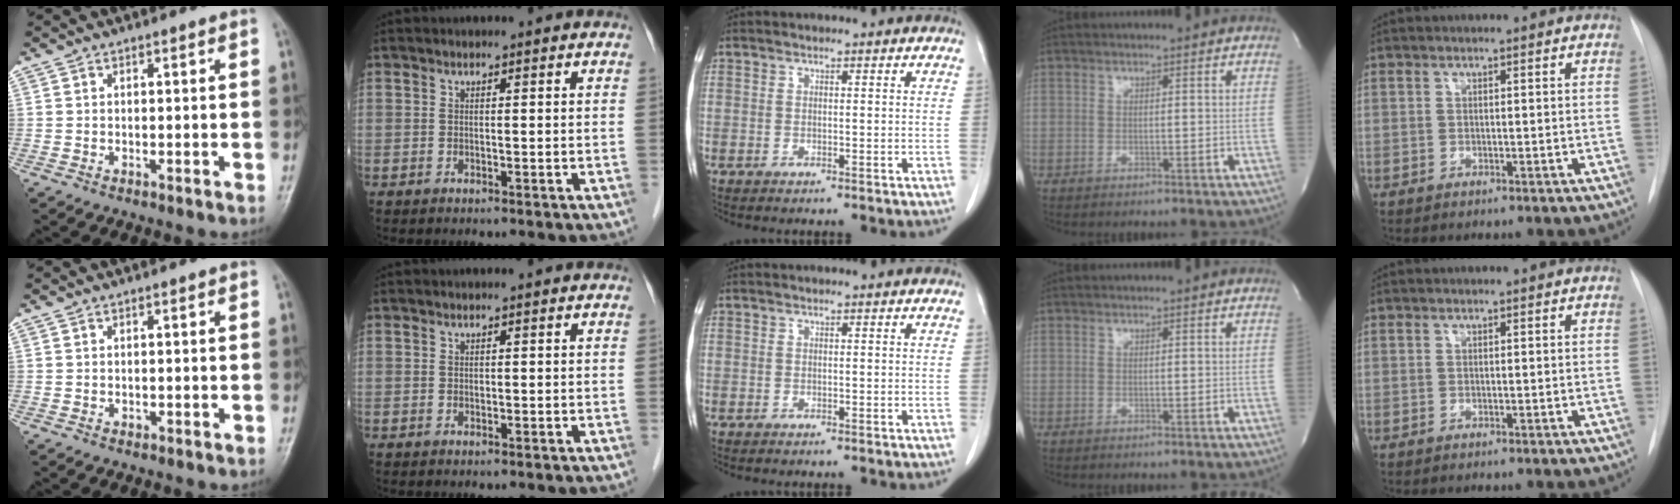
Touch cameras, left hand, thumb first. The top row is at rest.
{"thumb": {"total": 0.6, "force": [0.0, 0.4, 0.4], "torque": [0.000, 0.001, -0.001]}}